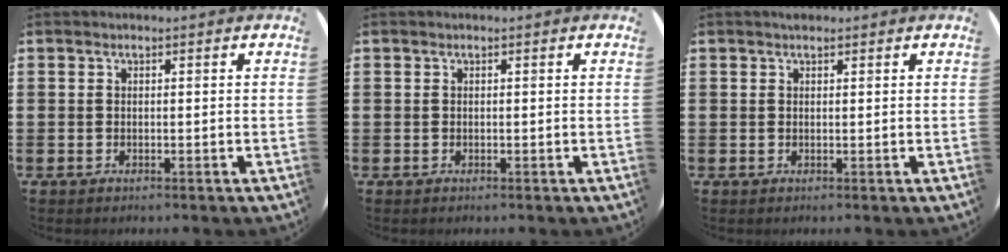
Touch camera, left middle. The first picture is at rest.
{"total": 0.0}
{"total": 0.6, "force": [0.5, 0.2, 0.1], "torque": [-0.003, 0.002, 0.011]}